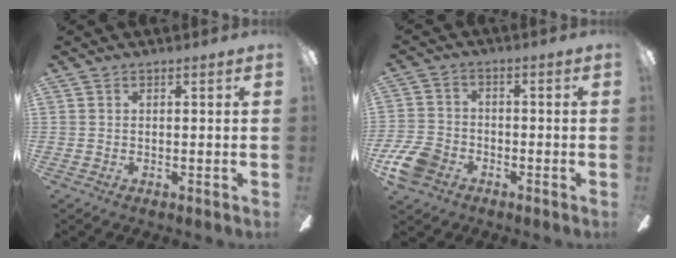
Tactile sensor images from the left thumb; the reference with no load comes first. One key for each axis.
{"total": 8.7, "fx": -4.6, "fy": 6.0, "fz": 4.3, "tx": -0.104, "ty": 0.027, "tz": -0.089}